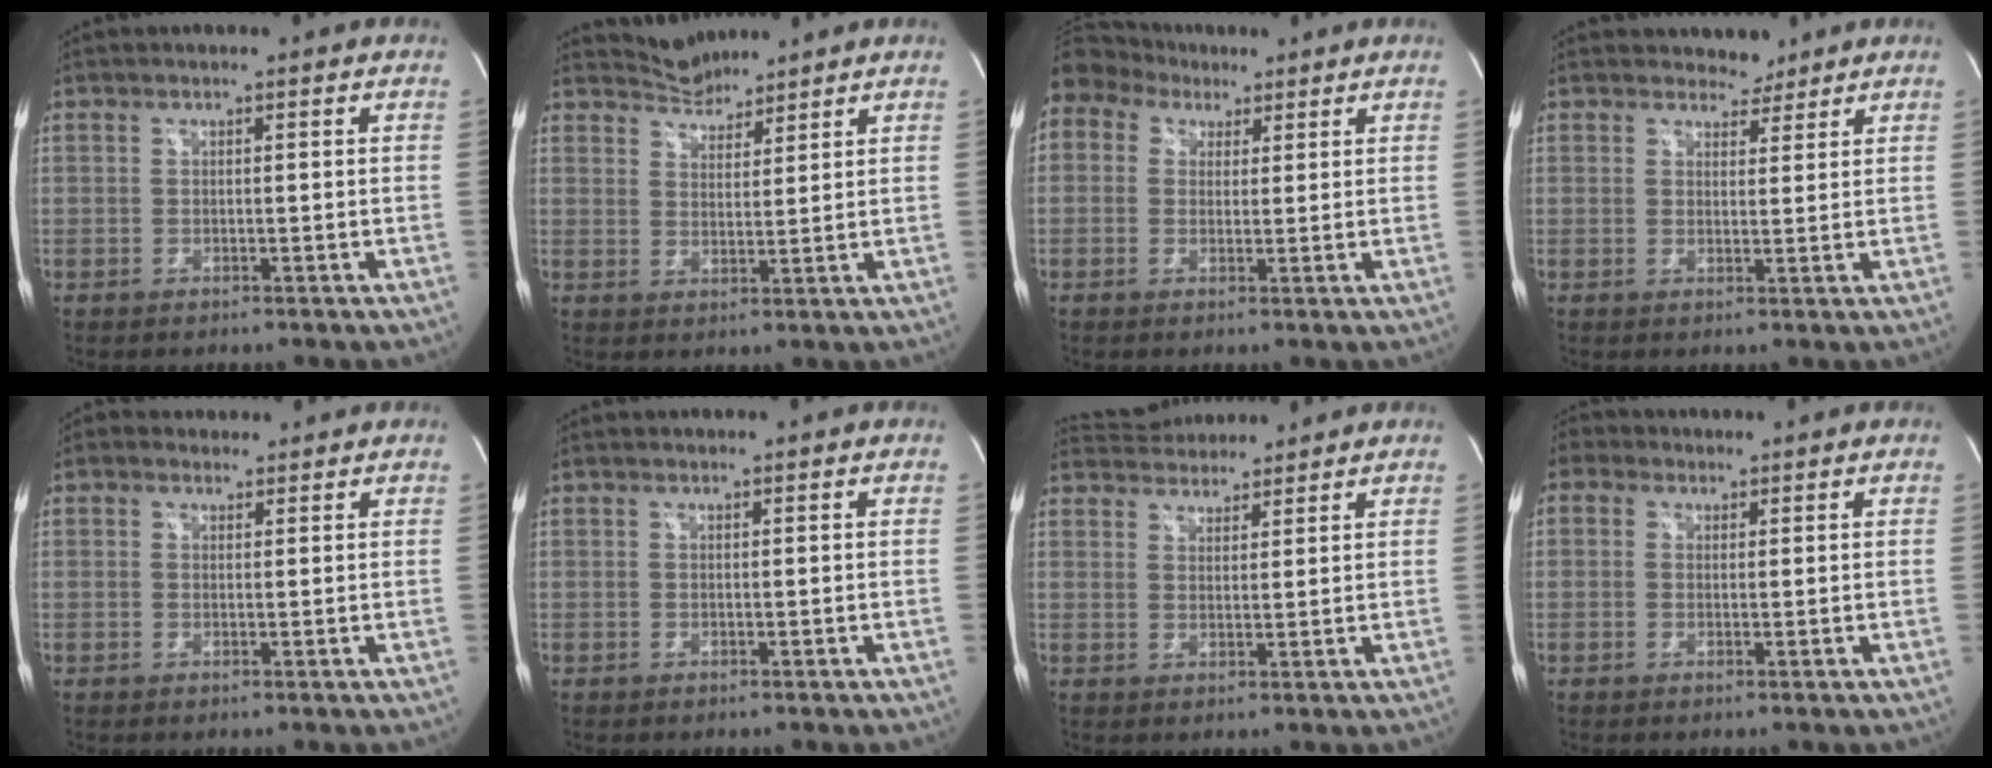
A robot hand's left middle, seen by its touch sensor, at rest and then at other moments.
{"total": 4.7, "force": [4.6, 0.9, 0.0], "torque": [-0.003, 0.012, 0.086]}
{"total": 12.4, "force": [7.4, 9.3, 3.7], "torque": [-0.135, 0.068, 0.143]}
{"total": 3.3, "force": [2.9, 1.5, 0.2], "torque": [0.001, 0.000, 0.042]}
{"total": 1.7, "force": [1.3, 1.1, -0.1], "torque": [-0.001, 0.017, 0.018]}
{"total": 0.0}
{"total": 7.3, "force": [7.0, 1.7, 1.4], "torque": [-0.027, 0.026, 0.111]}
{"total": 1.4, "force": [0.6, 1.2, 0.0], "torque": [-0.011, 0.013, 0.013]}